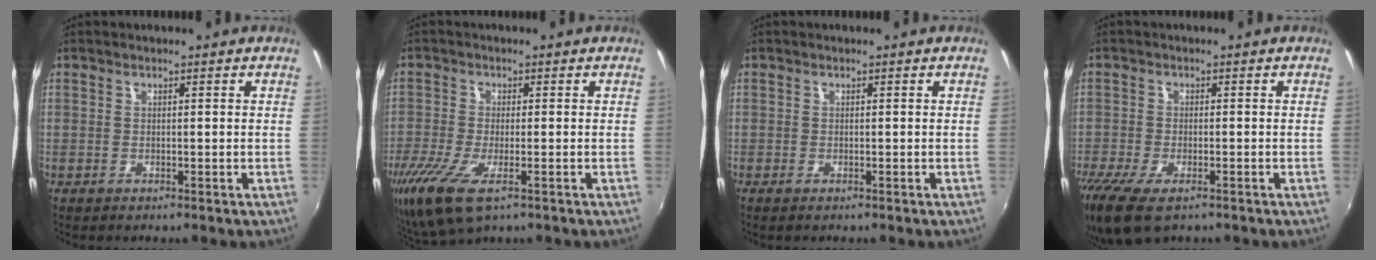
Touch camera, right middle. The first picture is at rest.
{"total": 9.8, "force": [-5.4, 3.3, 7.5], "torque": [-0.169, -0.041, -0.097]}
{"total": 0.5, "force": [-0.4, 0.1, 0.4], "torque": [-0.007, -0.002, -0.007]}
{"total": 9.1, "force": [-6.2, 3.4, 5.7], "torque": [-0.137, -0.040, -0.113]}